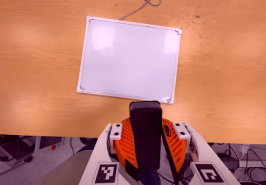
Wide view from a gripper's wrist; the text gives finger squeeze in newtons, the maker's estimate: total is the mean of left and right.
{"total": 10.6, "left": 10.4, "right": 10.8}